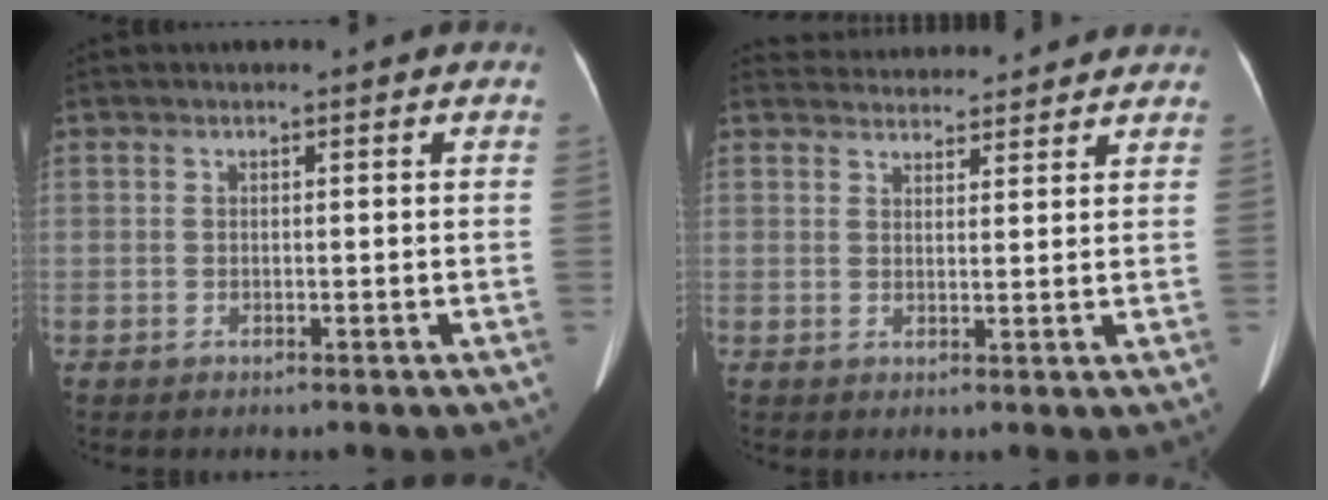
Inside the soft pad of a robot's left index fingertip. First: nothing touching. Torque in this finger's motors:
{"motor_torque": [-1.95, 0.04, -1.06, -0.15]}